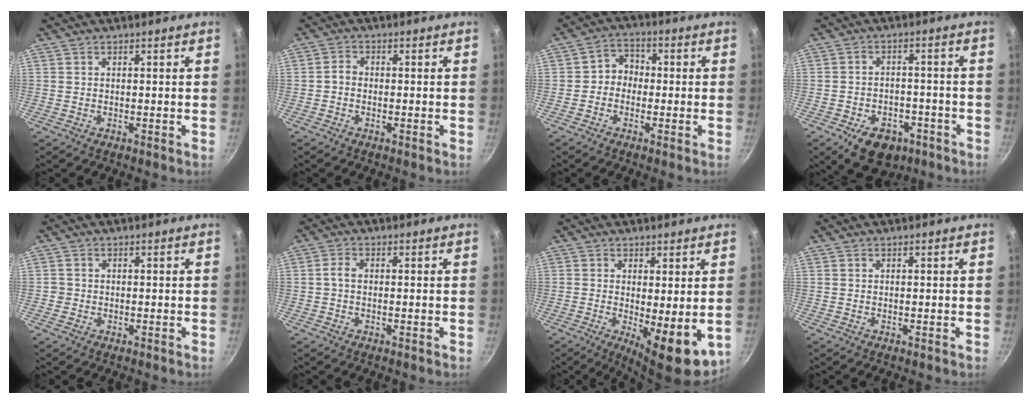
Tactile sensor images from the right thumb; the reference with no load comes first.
{"total": 1.7, "force": [-0.6, 1.3, 0.9], "torque": [-0.018, 0.013, -0.018]}
{"total": 4.5, "force": [-0.8, 3.9, 2.1], "torque": [-0.007, 0.019, -0.028]}
{"total": 10.6, "force": [-5.5, 7.0, 5.6], "torque": [-0.049, 0.031, -0.068]}
{"total": 1.2, "force": [-0.3, 1.1, 0.2], "torque": [0.001, 0.003, -0.006]}
{"total": 1.9, "force": [-0.1, 0.7, 1.8], "torque": [-0.050, 0.008, -0.008]}
{"total": 9.5, "force": [-1.2, 3.0, 9.0], "torque": [-0.115, -0.011, -0.004]}
{"total": 0.0}